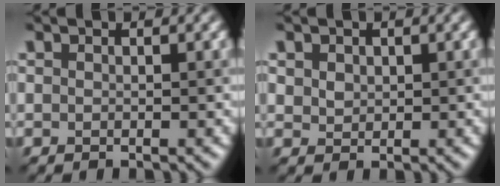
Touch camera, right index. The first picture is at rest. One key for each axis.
{"total": 1.5, "fx": 0.8, "fy": 1.1, "fz": 0.6, "tx": -0.011, "ty": 0.002, "tz": 0.017}